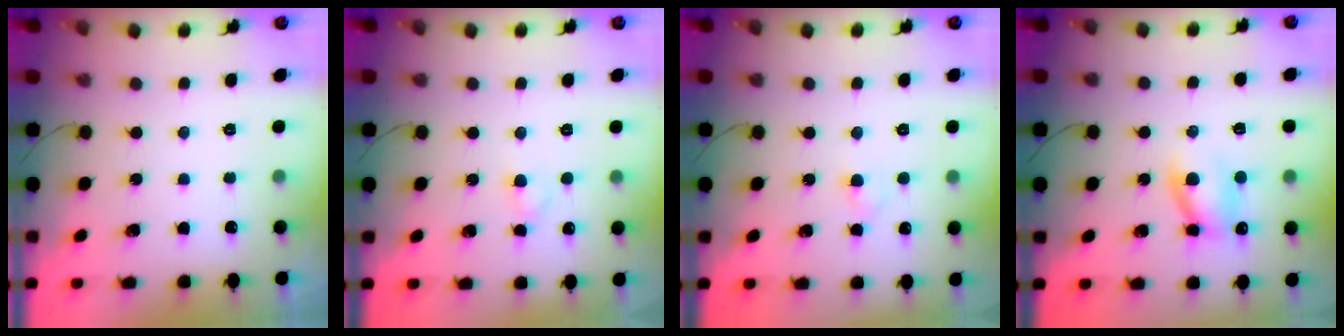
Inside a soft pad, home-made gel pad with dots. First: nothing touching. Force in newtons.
{"total": 2.1, "press": 1.8, "slide": 1.0}
{"total": 2.4, "press": 2.2, "slide": 1.0}
{"total": 8.4, "press": 8.3, "slide": 1.2}